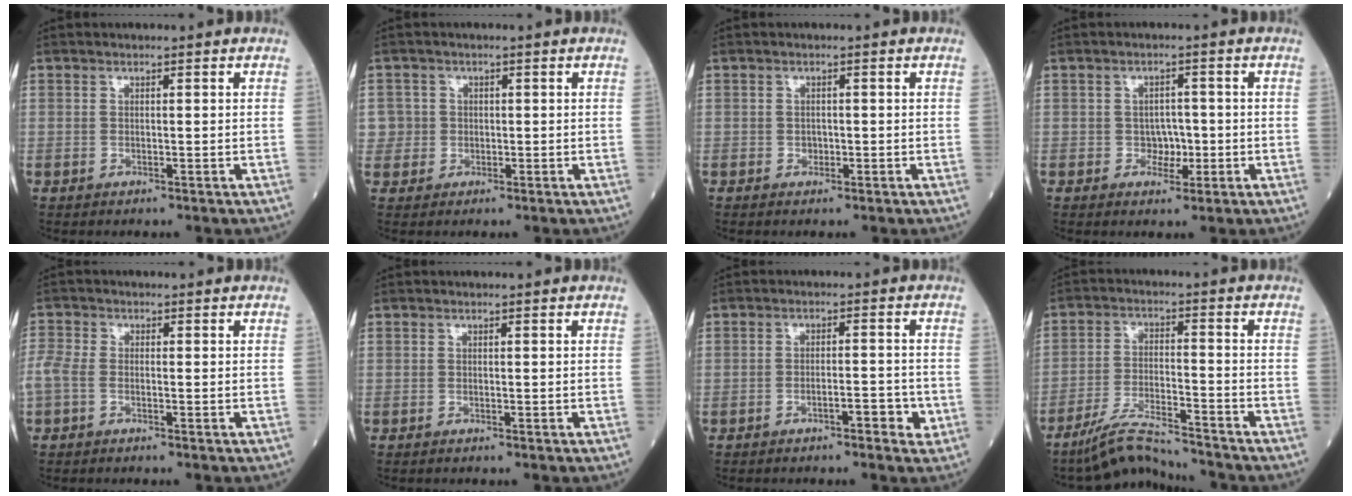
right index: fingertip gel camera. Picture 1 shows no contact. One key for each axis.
{"total": 2.8, "fx": 0.1, "fy": 2.7, "fz": -0.3, "tx": 0.018, "ty": 0.009, "tz": -0.001}
{"total": 0.8, "fx": -0.2, "fy": 0.7, "fz": 0.3, "tx": -0.004, "ty": 0.004, "tz": 0.000}
{"total": 2.7, "fx": -0.6, "fy": 2.2, "fz": 1.6, "tx": -0.018, "ty": 0.007, "tz": -0.005}
{"total": 3.9, "fx": -1.5, "fy": 2.0, "fz": 3.0, "tx": -0.094, "ty": 0.006, "tz": -0.034}
{"total": 1.1, "fx": -0.9, "fy": 0.0, "fz": 0.7, "tx": -0.006, "ty": 0.004, "tz": -0.005}
{"total": 3.5, "fx": -1.6, "fy": 1.0, "fz": 2.9, "tx": -0.040, "ty": 0.008, "tz": -0.021}
{"total": 7.4, "fx": -7.1, "fy": 0.1, "fz": 2.0, "tx": -0.043, "ty": -0.007, "tz": -0.126}